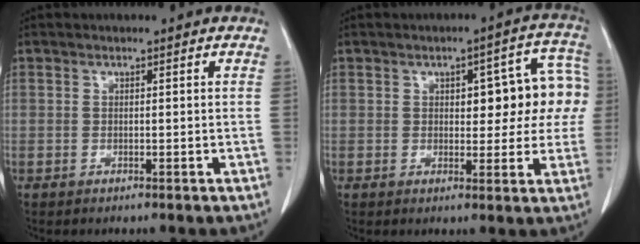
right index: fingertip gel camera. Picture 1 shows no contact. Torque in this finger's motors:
{"motor_torque": [0.56, 0.29, 0.27, 0.04]}